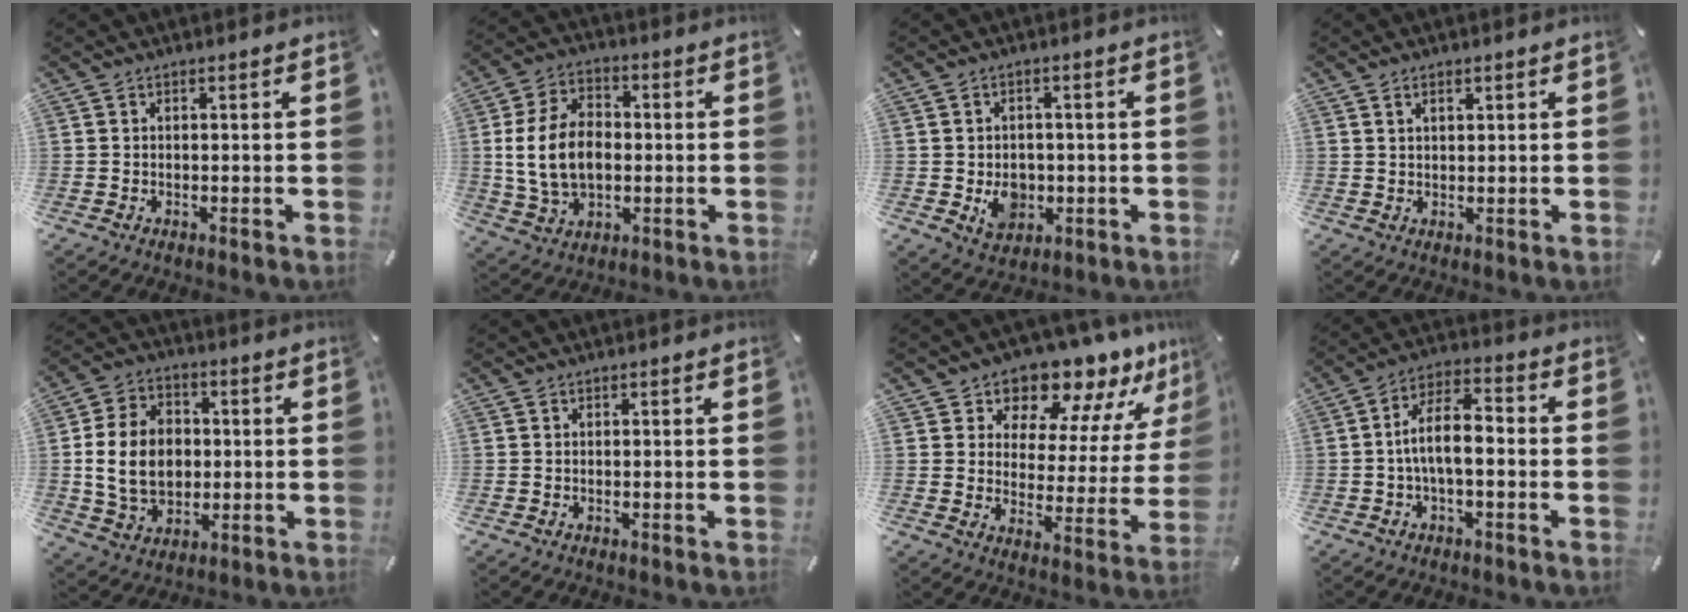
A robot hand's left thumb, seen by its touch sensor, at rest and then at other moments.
{"total": 13.6, "force": [-0.2, 9.9, 9.3], "torque": [-0.206, 0.013, -0.002]}
{"total": 6.5, "force": [-1.0, 5.5, 3.4], "torque": [-0.043, 0.002, -0.014]}
{"total": 2.1, "force": [1.2, 1.1, 1.3], "torque": [-0.029, 0.002, 0.022]}
{"total": 13.9, "force": [0.1, 11.0, 8.5], "torque": [-0.186, 0.016, 0.004]}
{"total": 0.0}
{"total": 12.5, "force": [11.5, 4.5, 1.7], "torque": [-0.034, -0.117, 0.203]}
{"total": 9.4, "force": [-1.7, 4.2, 8.3], "torque": [-0.159, 0.015, -0.031]}